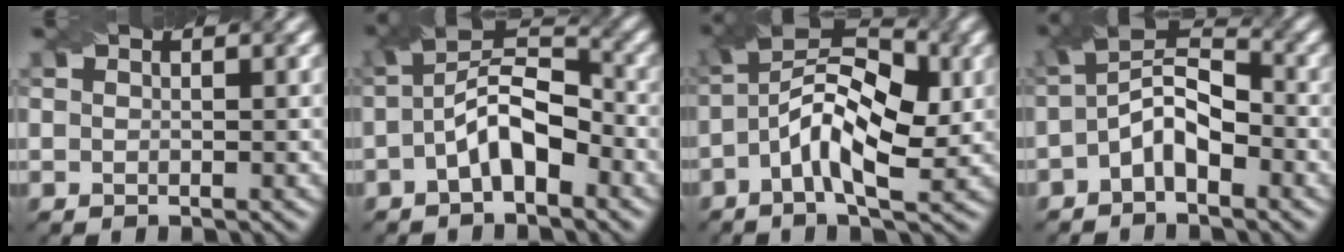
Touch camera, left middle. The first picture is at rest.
{"total": 6.0, "force": [-1.7, 2.9, 5.0], "torque": [-0.089, 0.016, -0.034]}
{"total": 8.1, "force": [-0.8, 3.7, 7.2], "torque": [-0.131, 0.021, -0.023]}
{"total": 5.3, "force": [-1.4, 2.8, 4.2], "torque": [-0.077, 0.014, -0.033]}